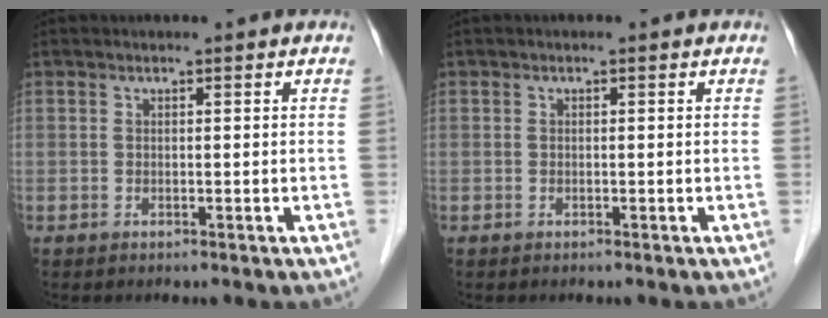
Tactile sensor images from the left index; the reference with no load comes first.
{"total": 0.0}